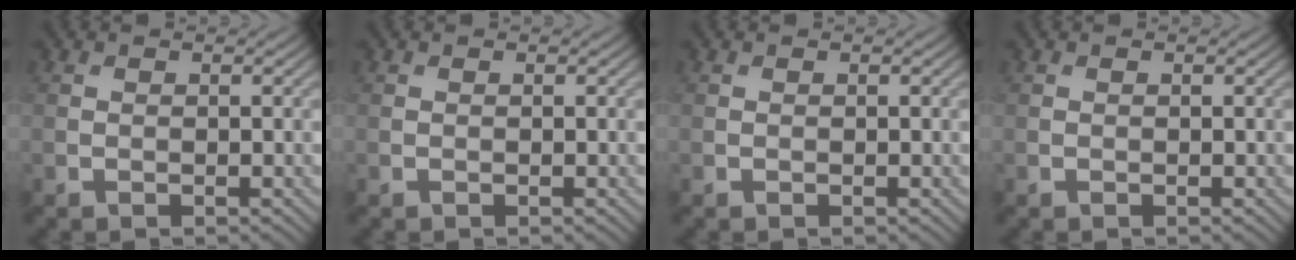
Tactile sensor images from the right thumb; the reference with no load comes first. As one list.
[{"total": 0.0}, {"total": 0.0}, {"total": 0.0}]